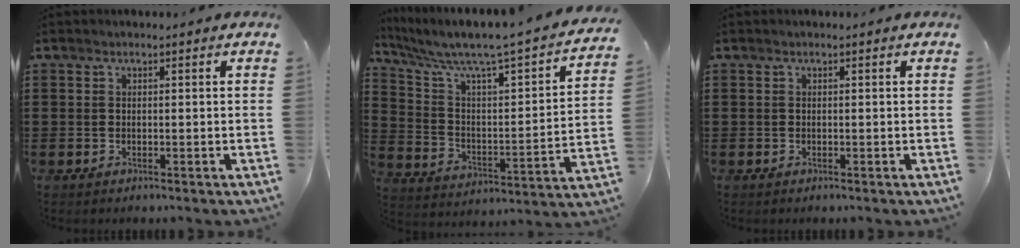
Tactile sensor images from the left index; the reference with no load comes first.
{"total": 4.8, "force": [3.9, 0.6, 2.7], "torque": [-0.076, -0.046, 0.058]}
{"total": 0.0}